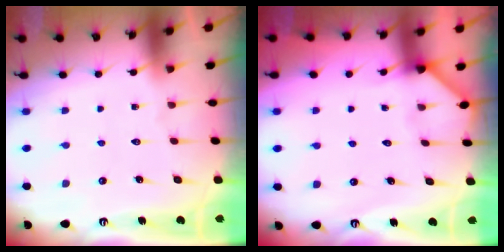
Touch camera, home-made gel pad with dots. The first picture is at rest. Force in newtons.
{"total": 2.7, "press": 2.7, "slide": 0.2}